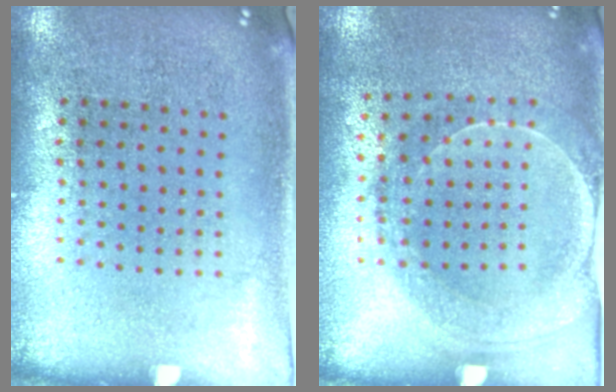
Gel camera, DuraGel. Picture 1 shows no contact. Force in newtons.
{"total": 1.7, "press": 1.7, "slide": 0.3}